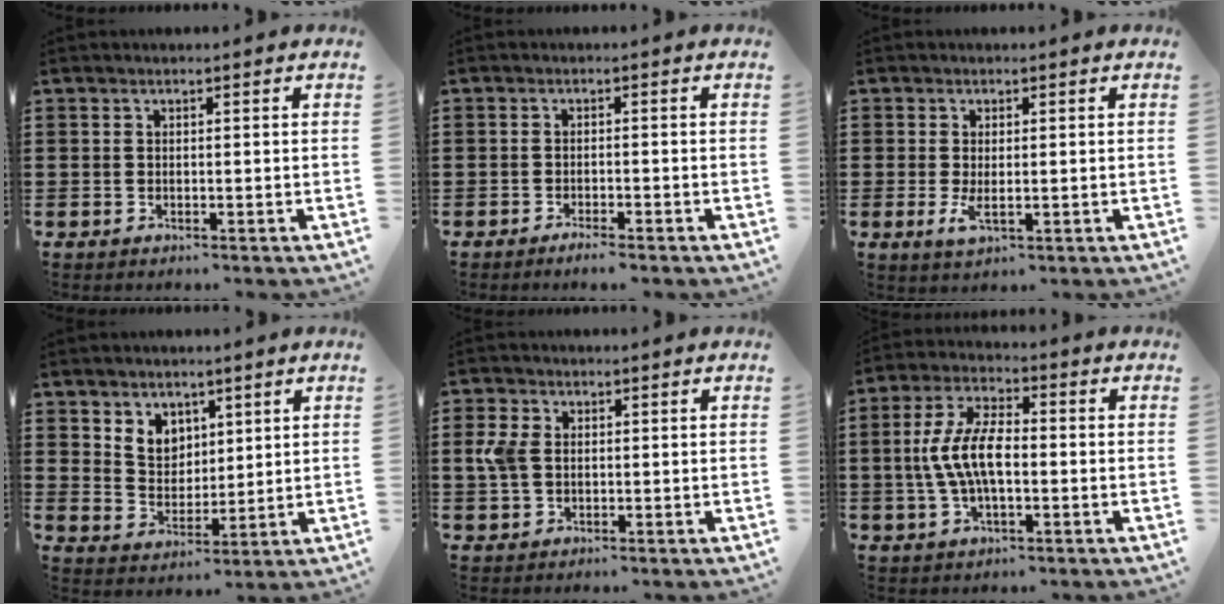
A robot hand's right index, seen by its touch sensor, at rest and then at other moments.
{"total": 1.5, "force": [-1.4, 0.0, 0.6], "torque": [-0.012, -0.001, -0.026]}
{"total": 2.7, "force": [-0.1, 1.1, 2.4], "torque": [-0.060, -0.004, -0.006]}
{"total": 5.3, "force": [3.5, 3.9, 0.7], "torque": [-0.036, 0.003, 0.066]}
{"total": 3.9, "force": [0.4, 2.8, 2.7], "torque": [-0.083, 0.001, -0.001]}
{"total": 8.9, "force": [-0.7, 3.9, 8.0], "torque": [-0.184, -0.003, -0.022]}